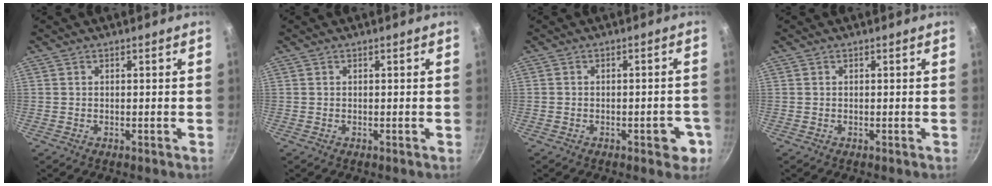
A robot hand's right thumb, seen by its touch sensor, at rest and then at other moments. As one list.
[{"total": 0.0}, {"total": 4.9, "force": [-2.0, 2.4, 3.7], "torque": [-0.021, 0.018, -0.024]}, {"total": 0.0}]